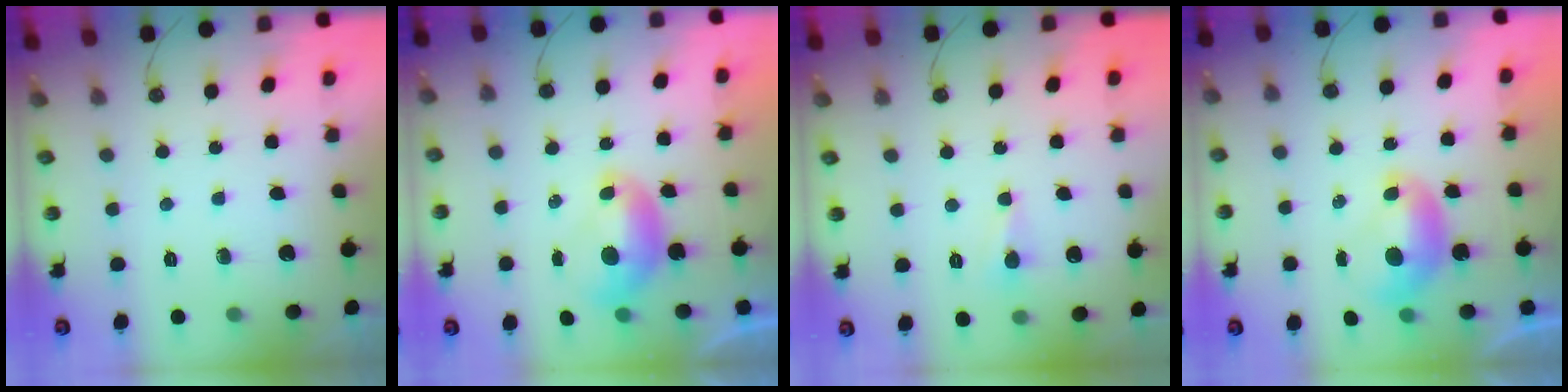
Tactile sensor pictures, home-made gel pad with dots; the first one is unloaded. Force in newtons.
{"total": 0.0}
{"total": 2.2, "press": 2.1, "slide": 0.7}
{"total": 0.0}